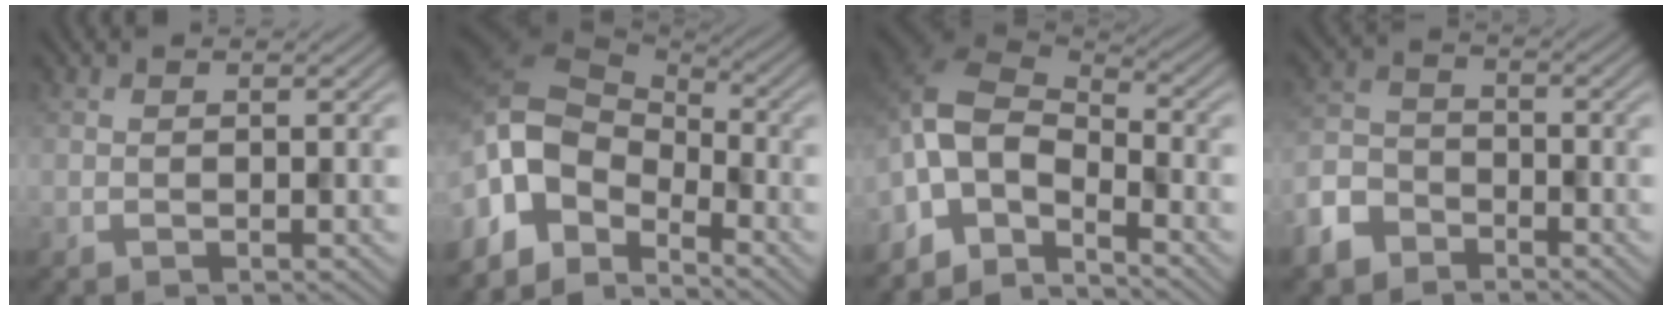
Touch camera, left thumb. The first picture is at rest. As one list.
[{"total": 11.3, "force": [-3.9, 7.1, 7.9], "torque": [-0.197, 0.001, -0.092]}, {"total": 8.7, "force": [-5.6, 4.3, 5.1], "torque": [-0.109, 0.001, -0.134]}, {"total": 6.6, "force": [-4.7, 4.0, 2.4], "torque": [-0.070, -0.008, -0.109]}]